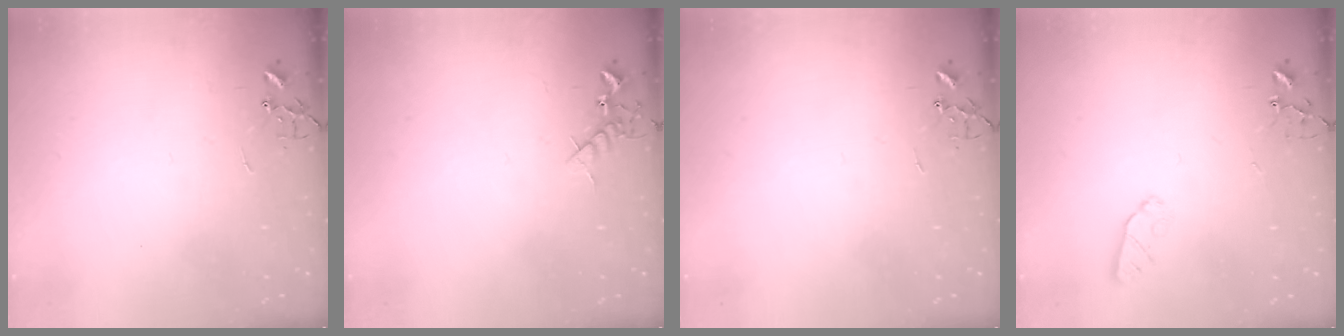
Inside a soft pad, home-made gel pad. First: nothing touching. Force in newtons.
{"total": 5.3, "press": 5.2, "slide": 1.0}
{"total": 0.0}
{"total": 5.5, "press": 5.4, "slide": 1.1}